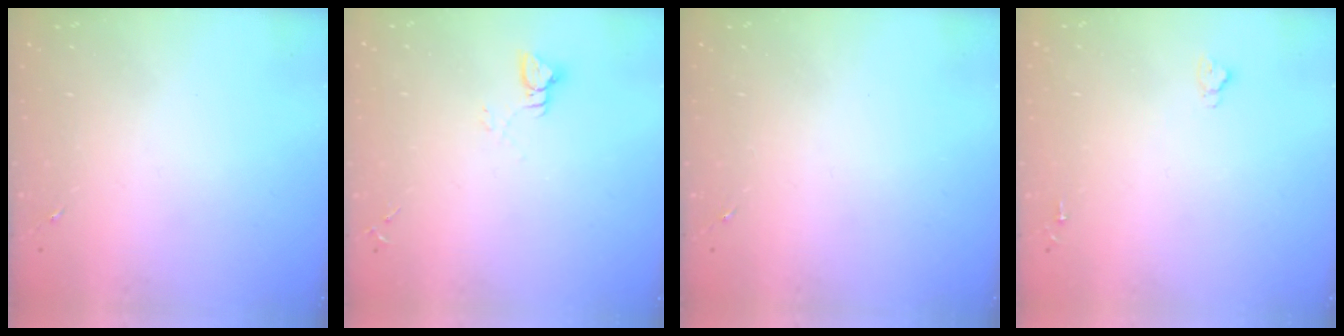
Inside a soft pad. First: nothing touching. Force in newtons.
{"total": 3.8, "press": 3.8, "slide": 0.5}
{"total": 0.0}
{"total": 2.6, "press": 2.5, "slide": 0.3}